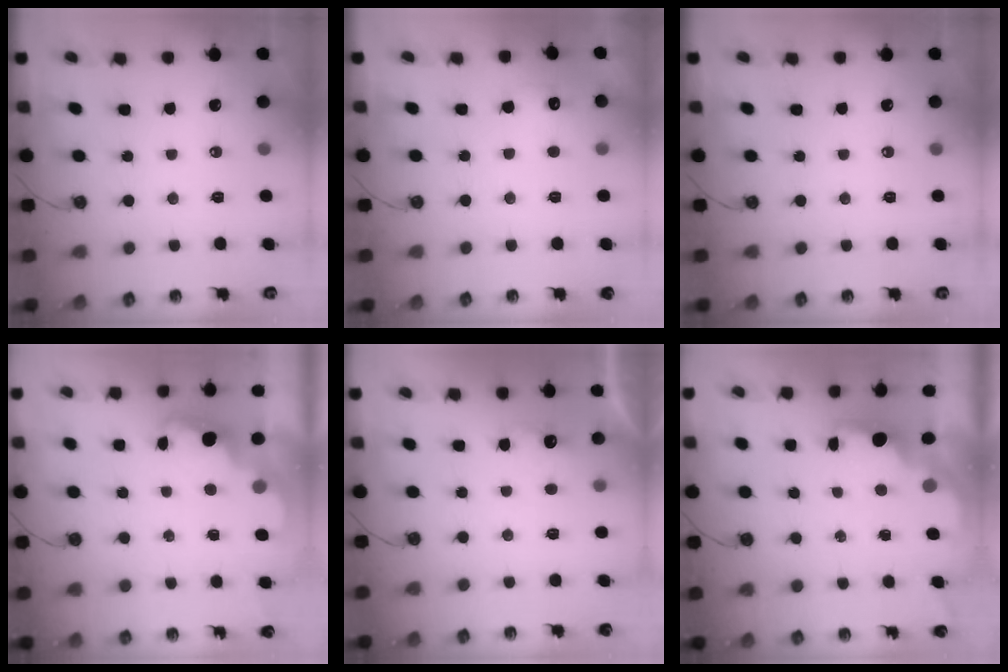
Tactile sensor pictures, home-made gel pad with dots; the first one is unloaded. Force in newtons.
{"total": 4.9, "press": 4.8, "slide": 1.2}
{"total": 0.0}
{"total": 2.4, "press": 2.3, "slide": 0.5}
{"total": 2.4, "press": 2.2, "slide": 0.8}
{"total": 1.7, "press": 1.5, "slide": 0.8}